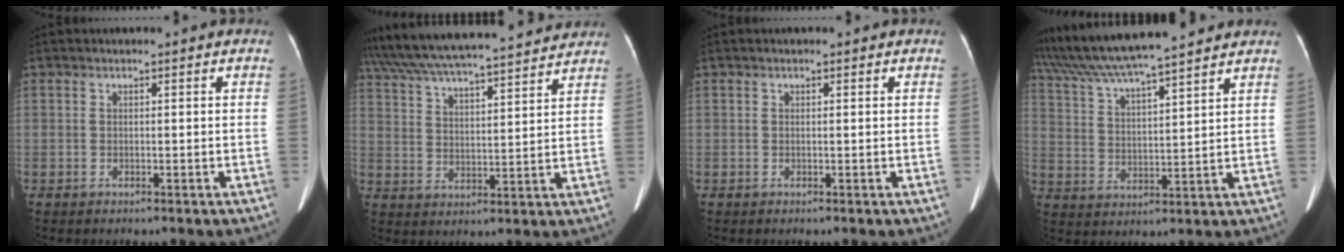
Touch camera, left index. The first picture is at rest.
{"total": 22.9, "force": [20.7, 2.4, 9.5], "torque": [-0.170, 0.023, 0.305]}
{"total": 0.6, "force": [0.5, 0.0, 0.3], "torque": [-0.006, 0.000, 0.004]}
{"total": 17.1, "force": [15.0, 0.7, 8.2], "torque": [-0.149, 0.029, 0.250]}